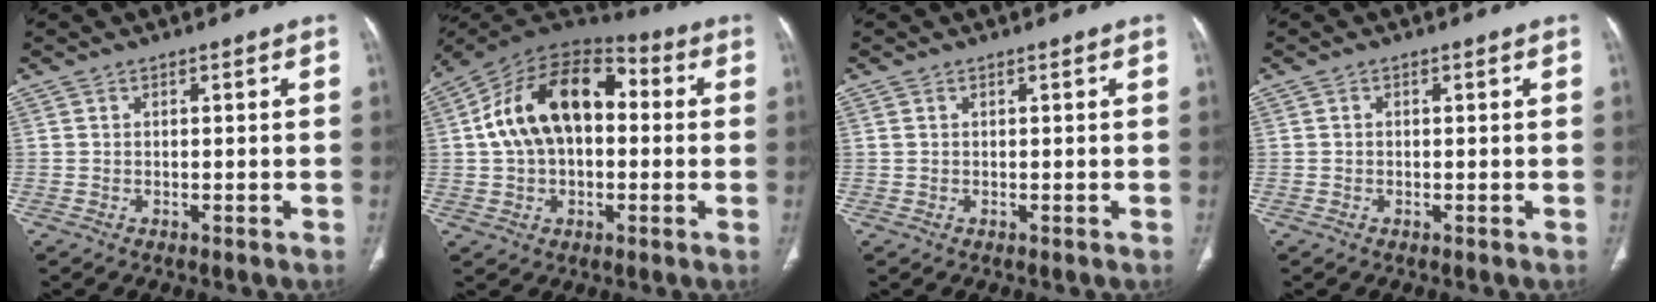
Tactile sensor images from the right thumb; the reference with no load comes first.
{"total": 18.8, "force": [1.9, 11.9, 14.5], "torque": [-0.235, 0.040, 0.026]}
{"total": 0.5, "force": [0.3, 0.2, 0.4], "torque": [-0.008, 0.010, 0.009]}
{"total": 0.0}